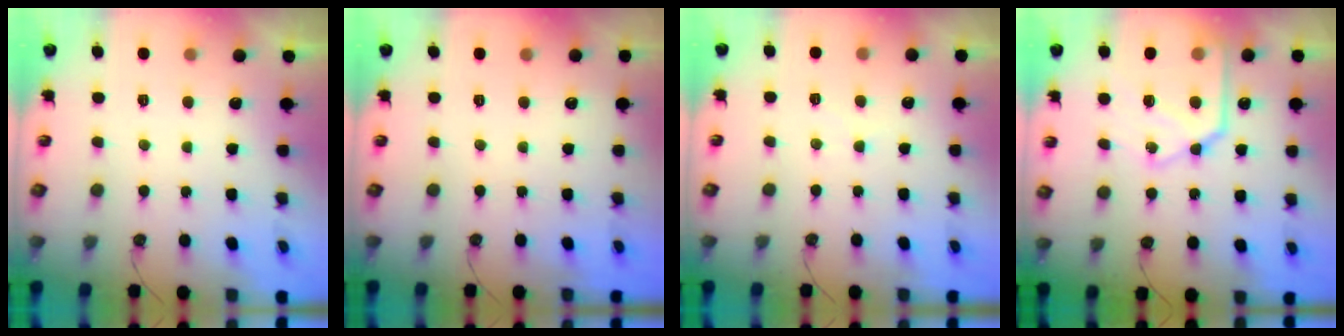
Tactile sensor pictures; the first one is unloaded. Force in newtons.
{"total": 0.0}
{"total": 4.4, "press": 4.3, "slide": 0.7}
{"total": 17.1, "press": 17.0, "slide": 1.6}